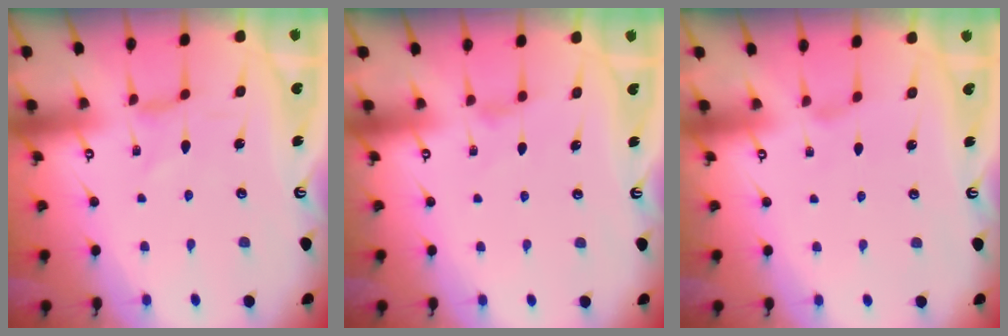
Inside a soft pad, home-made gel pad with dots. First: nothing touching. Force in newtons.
{"total": 2.5, "press": 2.5, "slide": 0.4}
{"total": 1.3, "press": 1.3, "slide": 0.4}